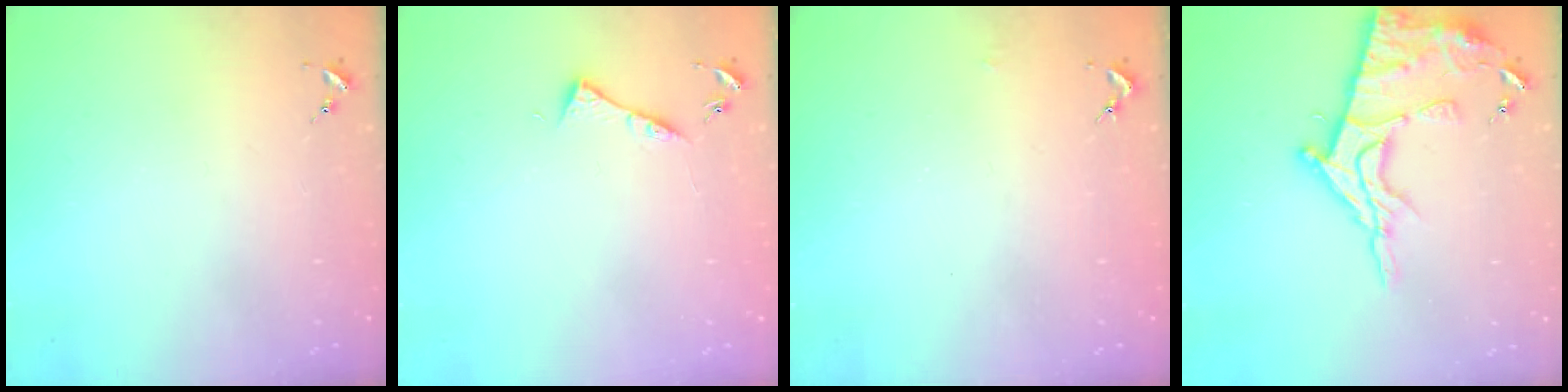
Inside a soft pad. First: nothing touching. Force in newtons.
{"total": 4.2, "press": 4.1, "slide": 0.5}
{"total": 1.4, "press": 1.4, "slide": 0.1}
{"total": 16.7, "press": 16.7, "slide": 1.6}